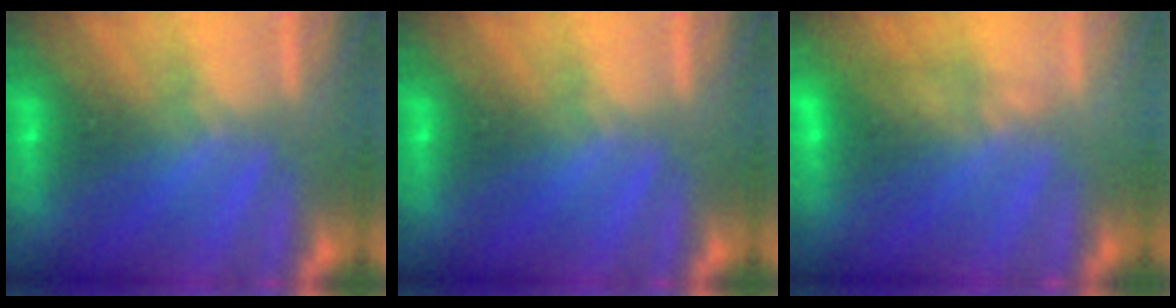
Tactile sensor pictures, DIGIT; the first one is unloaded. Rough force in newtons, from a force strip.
{"total": 0.0}
{"total": 4.7}